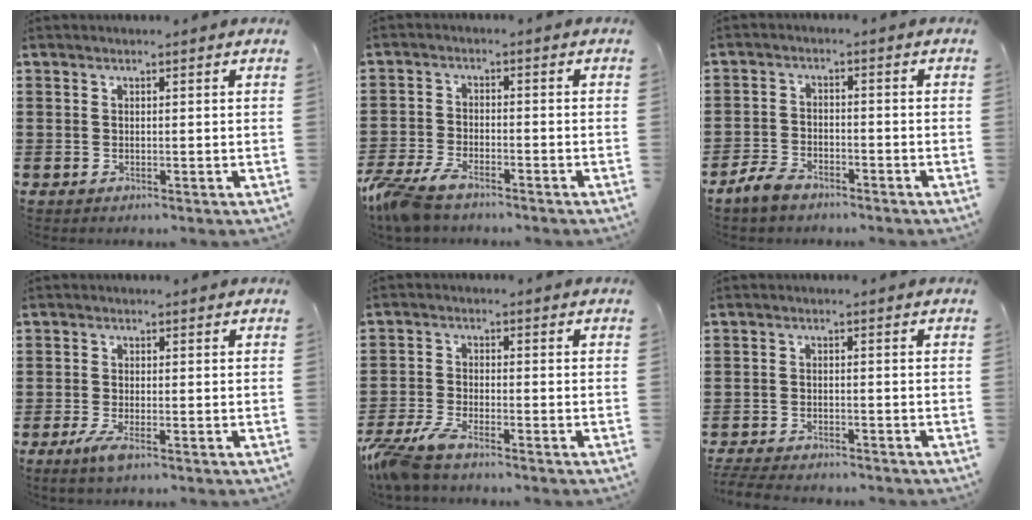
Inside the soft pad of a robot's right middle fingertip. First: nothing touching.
{"total": 5.1, "force": [-4.1, 1.5, 2.6], "torque": [-0.087, -0.010, -0.089]}
{"total": 3.7, "force": [-3.1, 1.4, 1.4], "torque": [-0.047, 0.004, -0.069]}
{"total": 2.7, "force": [-1.3, 0.6, 2.3], "torque": [-0.059, -0.010, -0.029]}
{"total": 5.2, "force": [-4.4, 0.8, 2.7], "torque": [-0.086, -0.015, -0.095]}
{"total": 3.0, "force": [-3.0, 0.3, 0.4], "torque": [-0.016, -0.002, -0.065]}